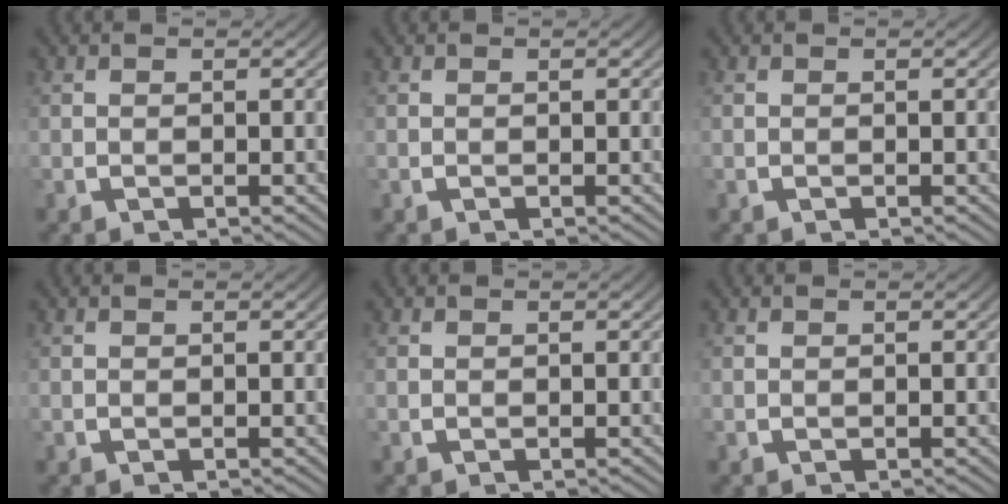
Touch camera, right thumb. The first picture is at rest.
{"total": 0.0}
{"total": 0.0}
{"total": 0.0}
{"total": 0.0}
{"total": 0.0}